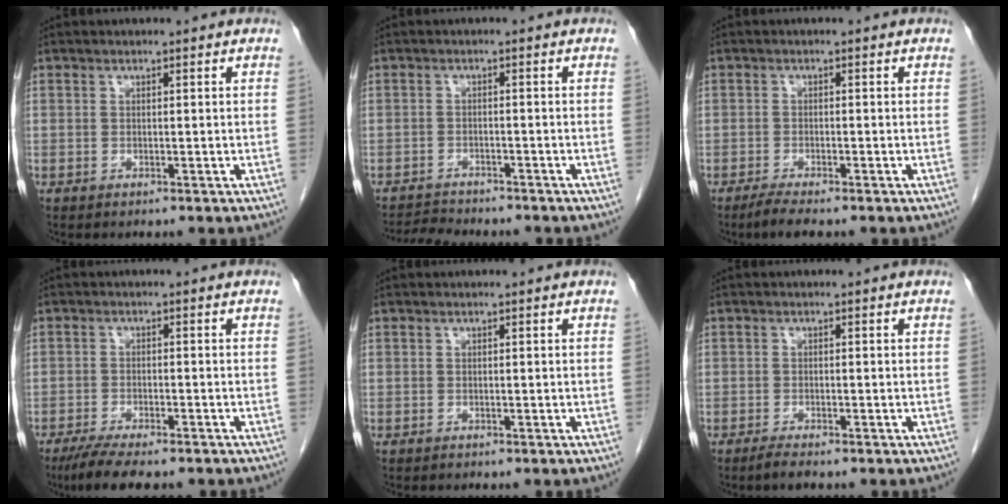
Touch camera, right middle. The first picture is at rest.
{"total": 4.8, "force": [-4.7, 0.7, 0.7], "torque": [-0.012, -0.012, -0.075]}
{"total": 2.8, "force": [-2.3, 0.3, 1.6], "torque": [-0.037, -0.008, -0.042]}
{"total": 7.7, "force": [-6.2, 1.6, 4.4], "torque": [-0.069, -0.014, -0.099]}
{"total": 0.0}
{"total": 1.8, "force": [-1.4, 0.3, 1.0], "torque": [-0.026, -0.005, -0.026]}